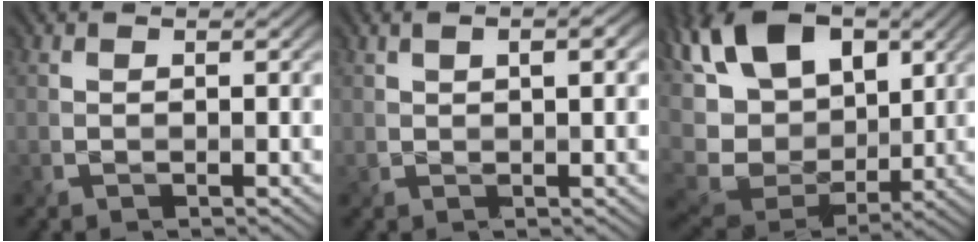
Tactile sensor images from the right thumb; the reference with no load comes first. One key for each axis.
{"total": 3.2, "fx": 1.1, "fy": 1.1, "fz": 2.9, "tx": -0.052, "ty": 0.007, "tz": 0.020}
{"total": 15.4, "fx": 3.0, "fy": 10.4, "fz": 10.9, "tx": -0.242, "ty": -0.004, "tz": 0.061}